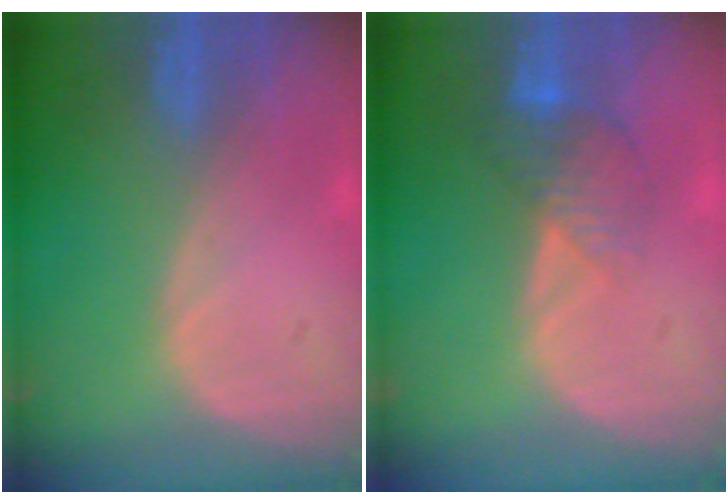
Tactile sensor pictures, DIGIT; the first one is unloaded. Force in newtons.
{"total": 4.3, "press": 3.8, "slide": 2.1}